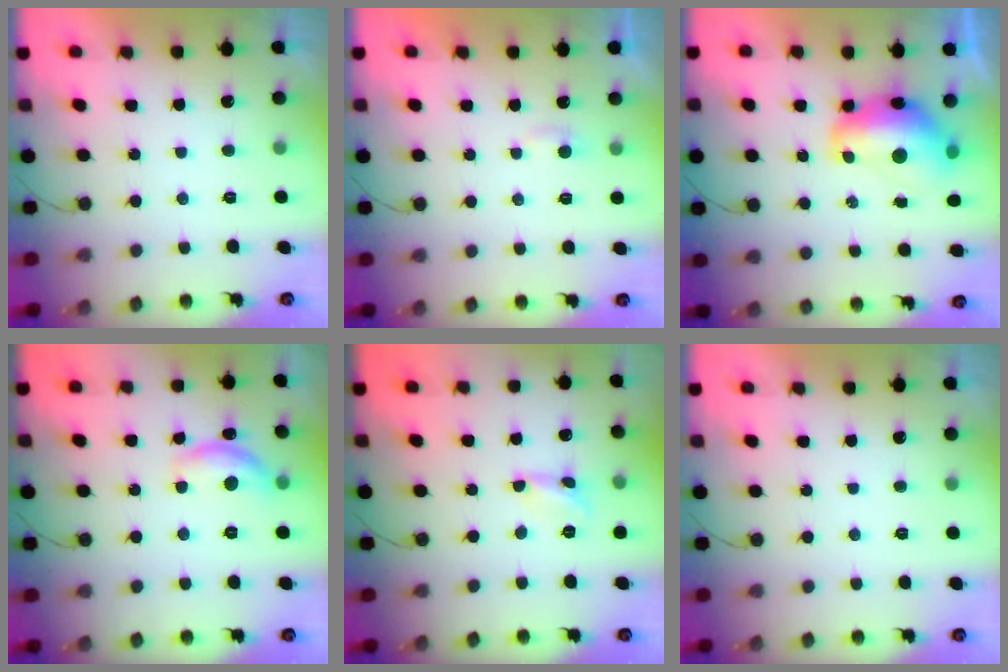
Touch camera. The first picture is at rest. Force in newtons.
{"total": 2.4, "press": 2.4, "slide": 0.2}
{"total": 13.6, "press": 13.5, "slide": 1.3}
{"total": 11.0, "press": 11.0, "slide": 0.6}
{"total": 2.0, "press": 2.0, "slide": 0.2}
{"total": 0.0}